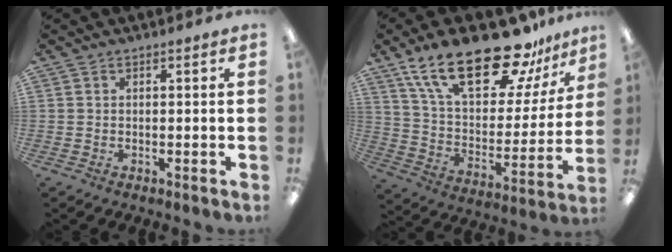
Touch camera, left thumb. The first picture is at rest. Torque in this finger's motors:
{"motor_torque": [2.75, 1.69, 1.68, -1.09, 0.13]}